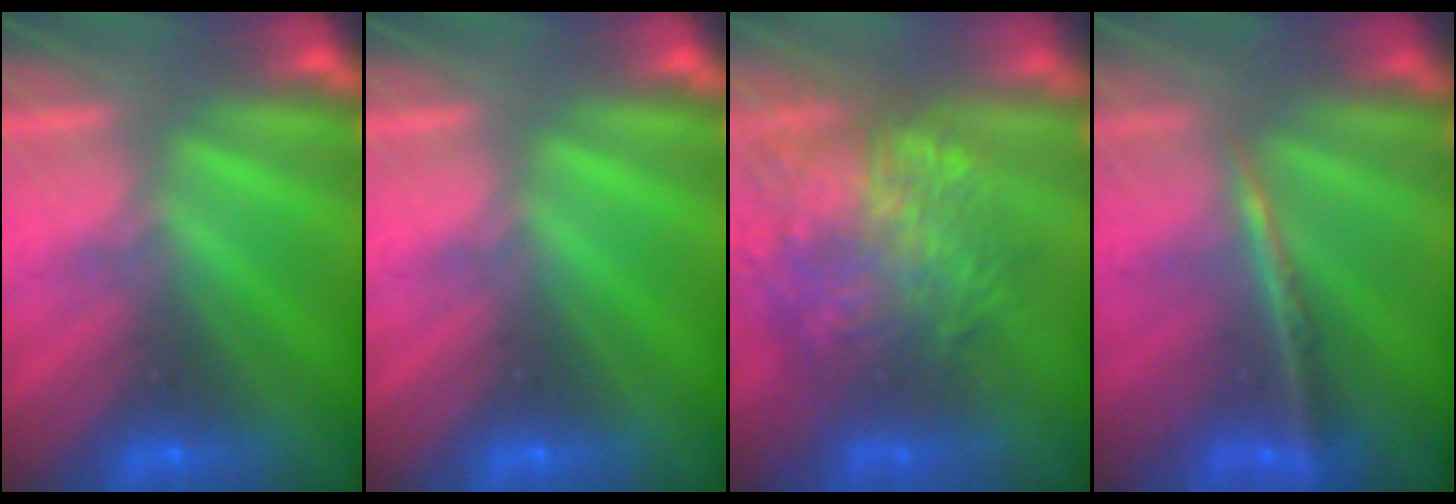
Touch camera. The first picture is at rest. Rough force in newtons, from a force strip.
{"total": 0.0}
{"total": 9.2}
{"total": 2.0}